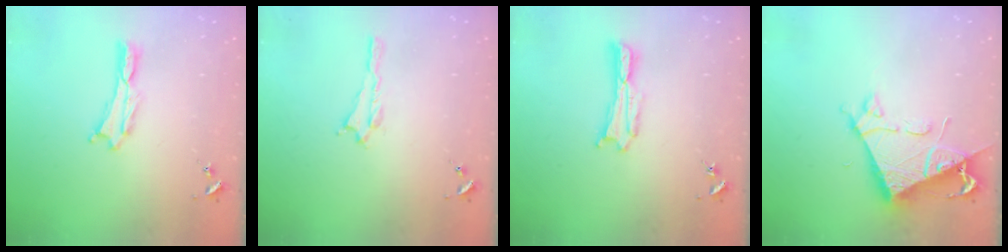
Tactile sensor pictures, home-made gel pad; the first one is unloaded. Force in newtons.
{"total": 0.6, "press": 0.5, "slide": 0.2}
{"total": 0.9, "press": 0.9, "slide": 0.2}
{"total": 7.2, "press": 7.2, "slide": 0.7}